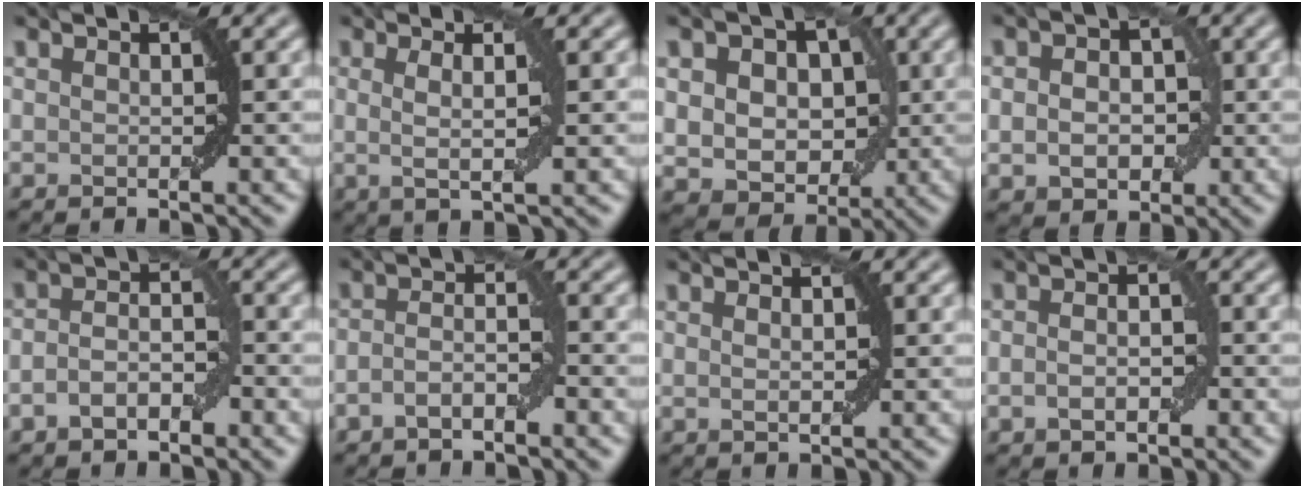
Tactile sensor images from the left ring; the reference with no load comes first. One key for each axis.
{"total": 2.6, "fx": 0.4, "fy": 0.4, "fz": 2.5, "tx": -0.044, "ty": -0.004, "tz": 0.005}
{"total": 8.5, "fx": 1.4, "fy": 6.5, "fz": 5.3, "tx": -0.061, "ty": 0.021, "tz": 0.008}
{"total": 4.4, "fx": -0.1, "fy": 3.2, "fz": 3.0, "tx": -0.038, "ty": -0.001, "tz": -0.005}
{"total": 3.1, "fx": -1.4, "fy": 1.5, "fz": 2.3, "tx": -0.044, "ty": 0.004, "tz": -0.028}
{"total": 2.4, "fx": -1.3, "fy": 0.7, "fz": 1.9, "tx": -0.040, "ty": 0.005, "tz": -0.029}
{"total": 0.8, "fx": 0.2, "fy": 0.3, "fz": 0.7, "tx": -0.014, "ty": 0.000, "tz": 0.005}
{"total": 2.3, "fx": -0.7, "fy": 1.3, "fz": 1.8, "tx": -0.029, "ty": 0.002, "tz": -0.012}